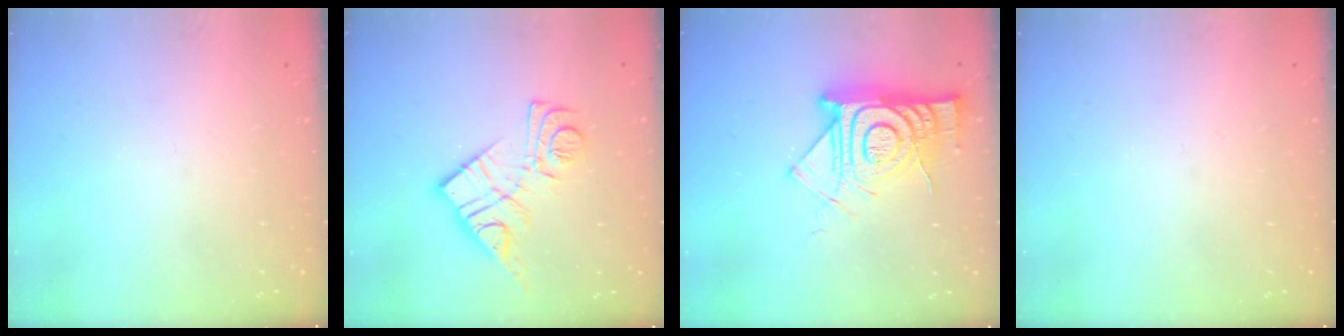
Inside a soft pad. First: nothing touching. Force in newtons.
{"total": 13.5, "press": 13.5, "slide": 0.8}
{"total": 16.8, "press": 16.7, "slide": 1.5}
{"total": 0.0}